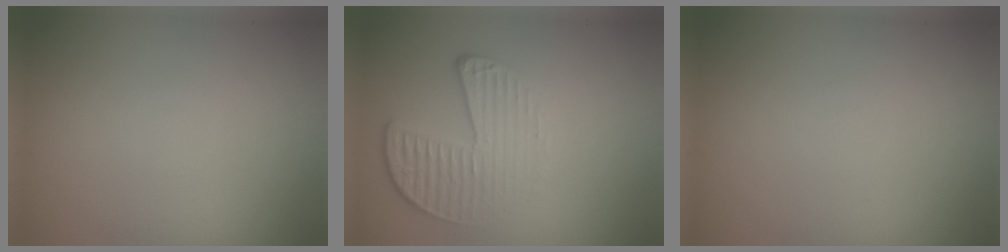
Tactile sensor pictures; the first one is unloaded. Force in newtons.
{"total": 4.5, "press": 3.0, "slide": 3.3}
{"total": 0.0}